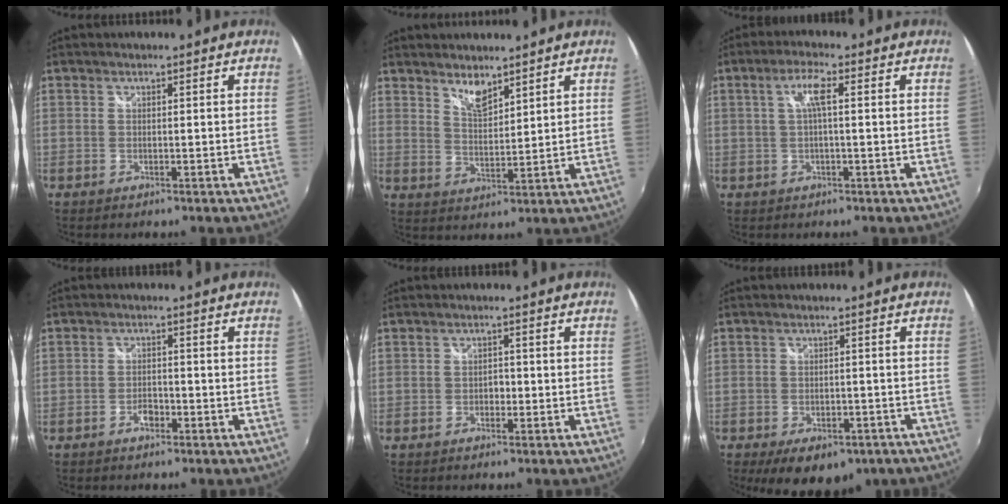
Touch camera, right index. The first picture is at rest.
{"total": 4.8, "force": [4.0, 1.3, 2.4], "torque": [-0.039, -0.003, 0.071]}
{"total": 4.2, "force": [0.8, 0.4, 4.1], "torque": [-0.079, 0.006, 0.014]}
{"total": 2.4, "force": [-1.5, 1.4, 1.3], "torque": [-0.025, 0.003, -0.026]}
{"total": 1.5, "force": [-0.6, 1.2, 0.6], "torque": [-0.010, 0.002, -0.009]}
{"total": 11.1, "force": [-7.2, 5.9, 6.2], "torque": [-0.121, -0.012, -0.088]}